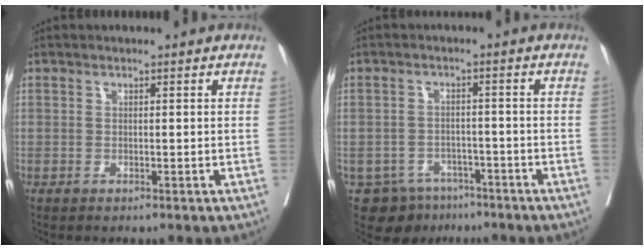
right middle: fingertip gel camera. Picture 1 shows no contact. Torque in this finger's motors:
{"motor_torque": [0.29, -0.30, 0.03, 0.00]}